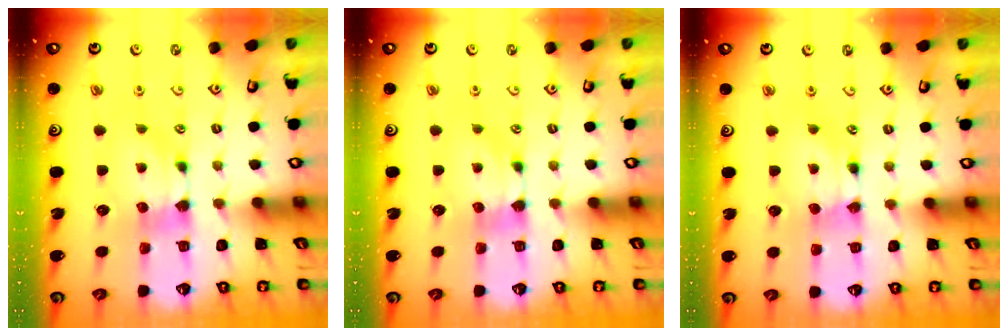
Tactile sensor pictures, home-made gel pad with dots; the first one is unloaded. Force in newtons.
{"total": 0.0}
{"total": 1.6, "press": 1.6, "slide": 0.2}